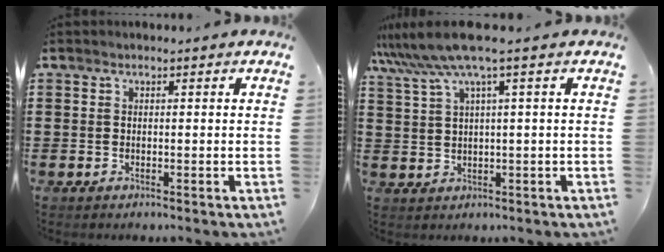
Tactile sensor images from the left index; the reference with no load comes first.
{"total": 6.3, "force": [3.3, -0.5, 5.3], "torque": [-0.126, -0.018, 0.054]}